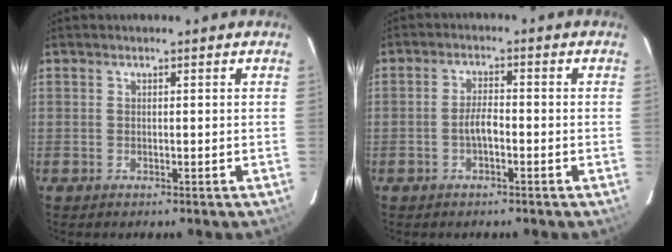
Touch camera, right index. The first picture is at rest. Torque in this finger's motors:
{"motor_torque": [0.10, 0.02, 0.24, 0.07]}